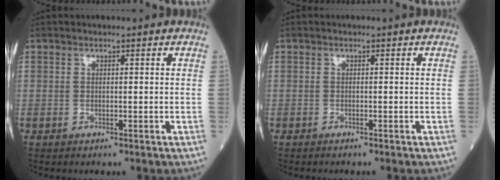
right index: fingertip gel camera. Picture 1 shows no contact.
{"total": 2.0, "force": [-1.7, 0.0, 0.9], "torque": [-0.012, -0.001, -0.021]}